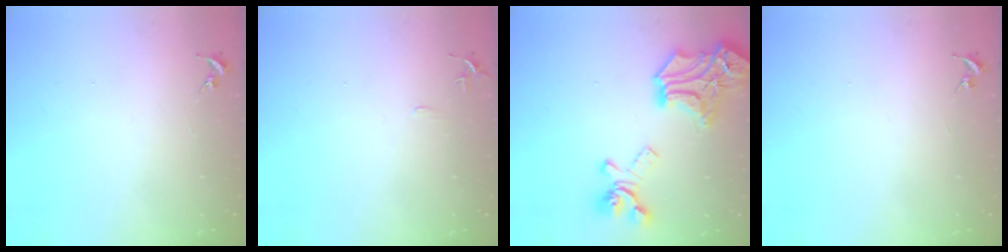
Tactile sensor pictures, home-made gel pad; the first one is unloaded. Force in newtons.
{"total": 5.3, "press": 5.2, "slide": 0.6}
{"total": 24.6, "press": 24.6, "slide": 0.7}
{"total": 0.0}